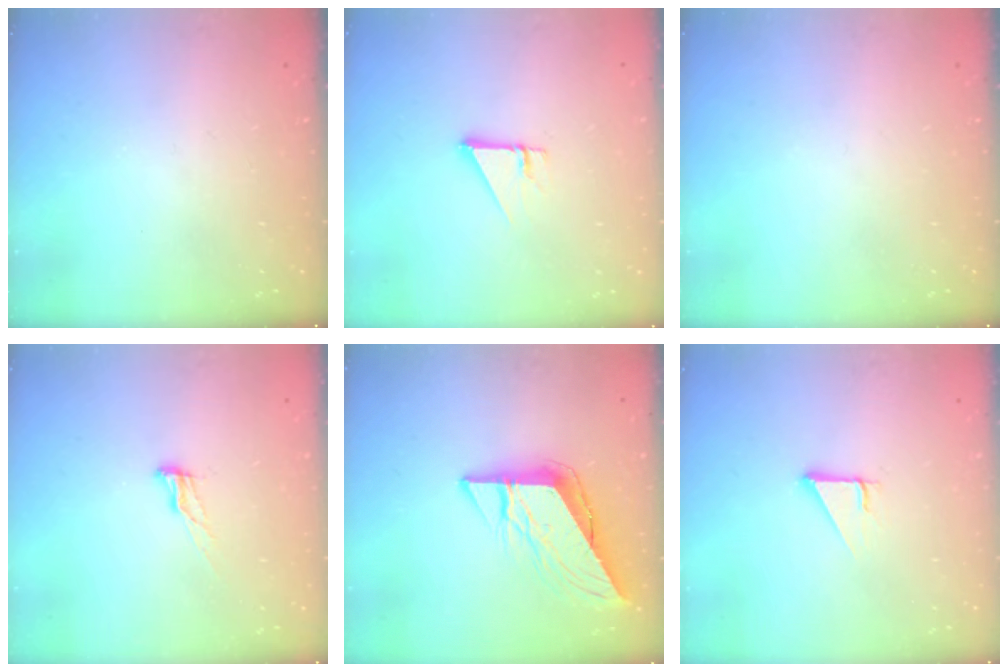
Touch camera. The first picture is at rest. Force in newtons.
{"total": 2.7, "press": 2.7, "slide": 0.2}
{"total": 0.0}
{"total": 6.2, "press": 6.1, "slide": 0.7}
{"total": 12.1, "press": 12.0, "slide": 1.3}
{"total": 3.0, "press": 3.0, "slide": 0.1}